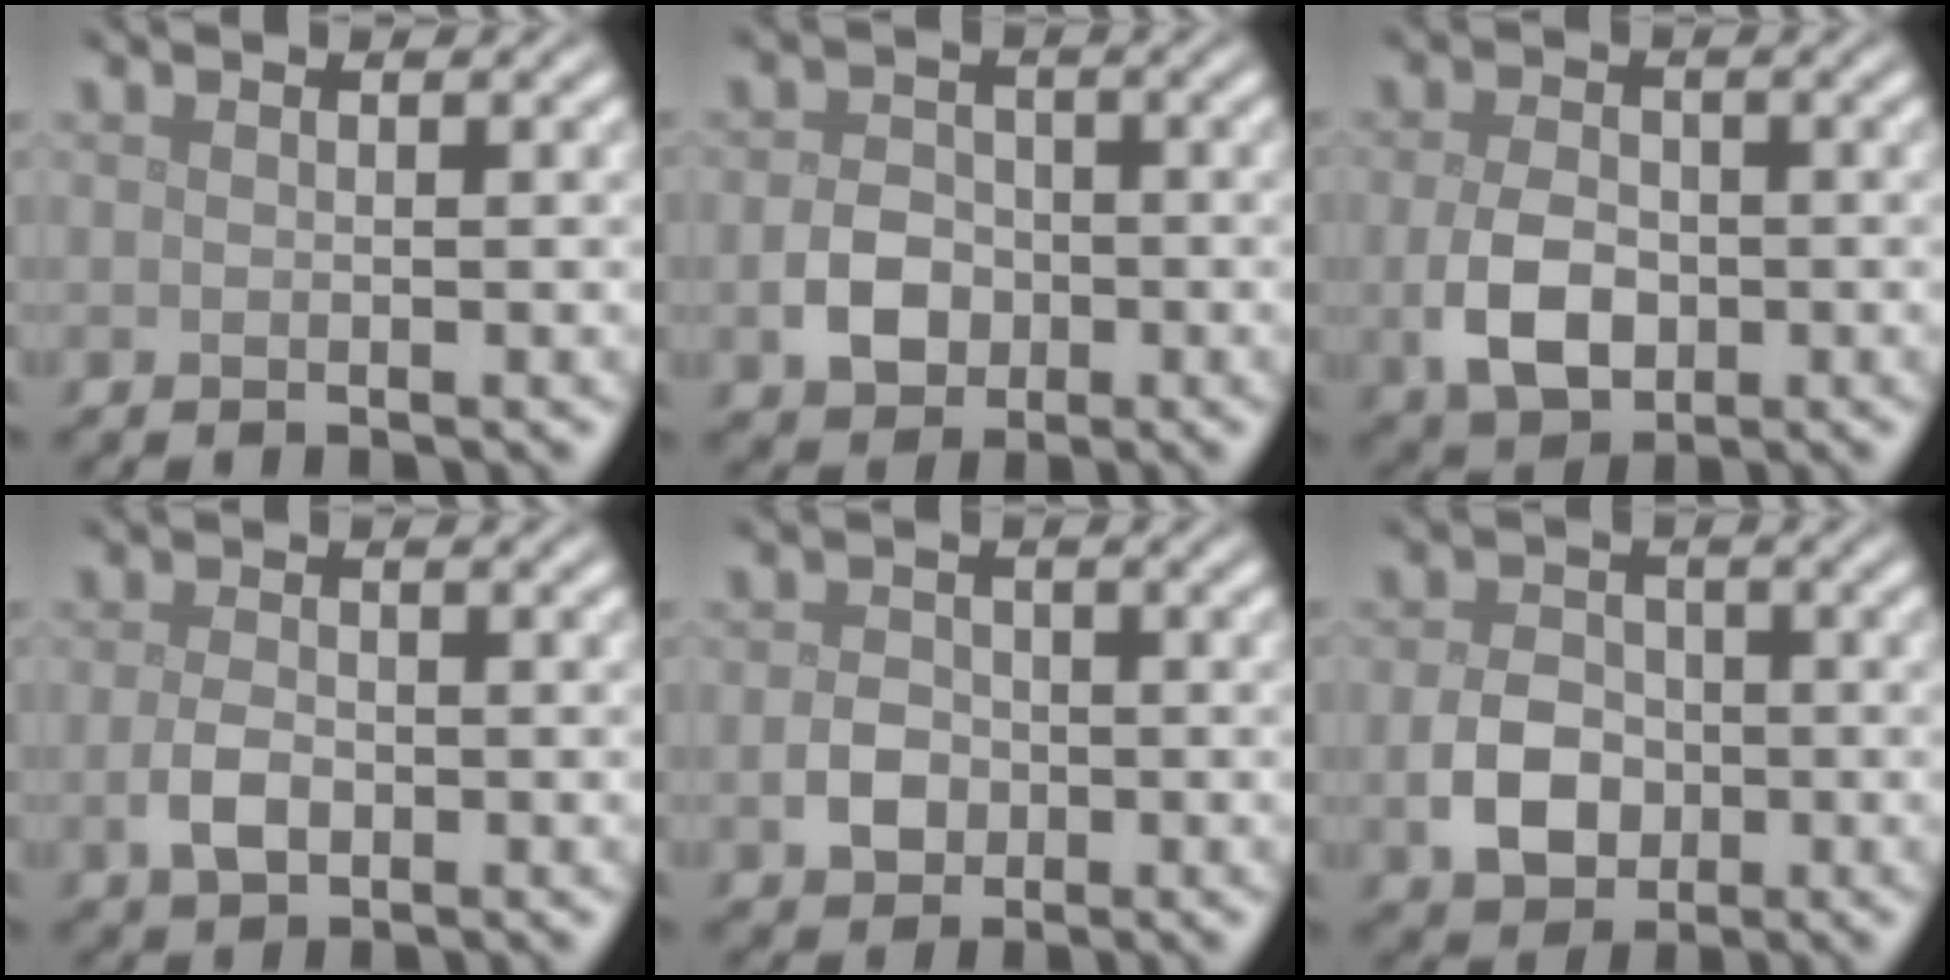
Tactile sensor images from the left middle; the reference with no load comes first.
{"total": 3.5, "force": [-1.1, 2.8, 1.8], "torque": [-0.032, 0.003, -0.022]}
{"total": 4.7, "force": [-1.0, 3.3, 3.3], "torque": [-0.072, -0.009, -0.019]}
{"total": 2.5, "force": [-0.7, 1.6, 1.8], "torque": [-0.040, -0.002, -0.014]}
{"total": 2.5, "force": [-0.7, 2.1, 1.3], "torque": [-0.023, 0.000, -0.018]}
{"total": 4.4, "force": [-1.2, 3.4, 2.5], "torque": [-0.047, -0.001, -0.024]}